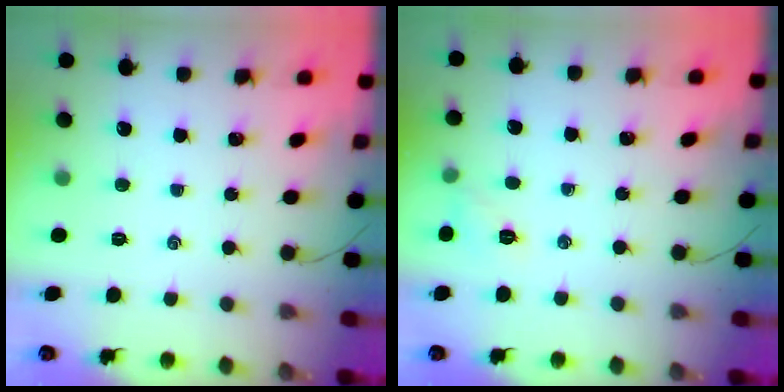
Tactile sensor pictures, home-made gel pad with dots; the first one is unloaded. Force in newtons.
{"total": 5.5, "press": 5.3, "slide": 1.5}